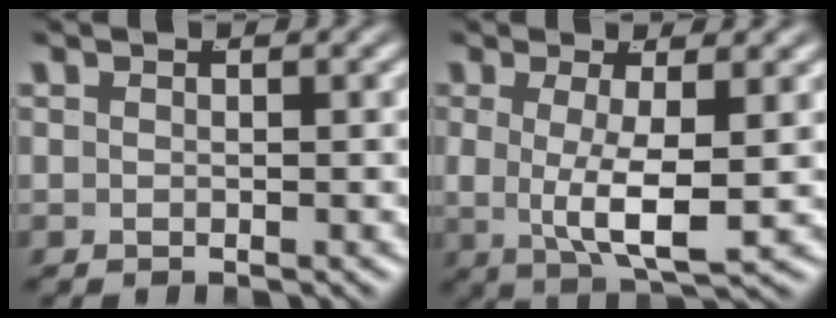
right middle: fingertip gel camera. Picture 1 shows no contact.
{"total": 6.2, "force": [0.1, 2.5, 5.7], "torque": [-0.101, -0.015, 0.009]}